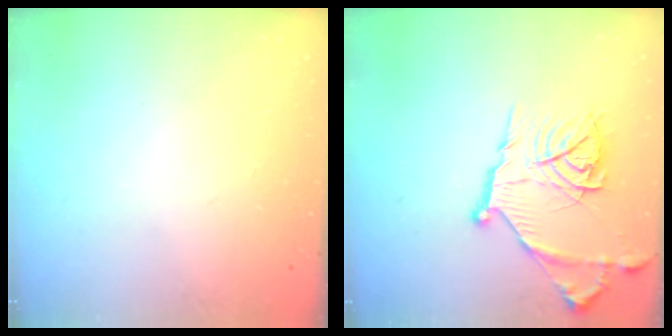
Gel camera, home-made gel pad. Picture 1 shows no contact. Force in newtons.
{"total": 17.5, "press": 17.4, "slide": 1.6}